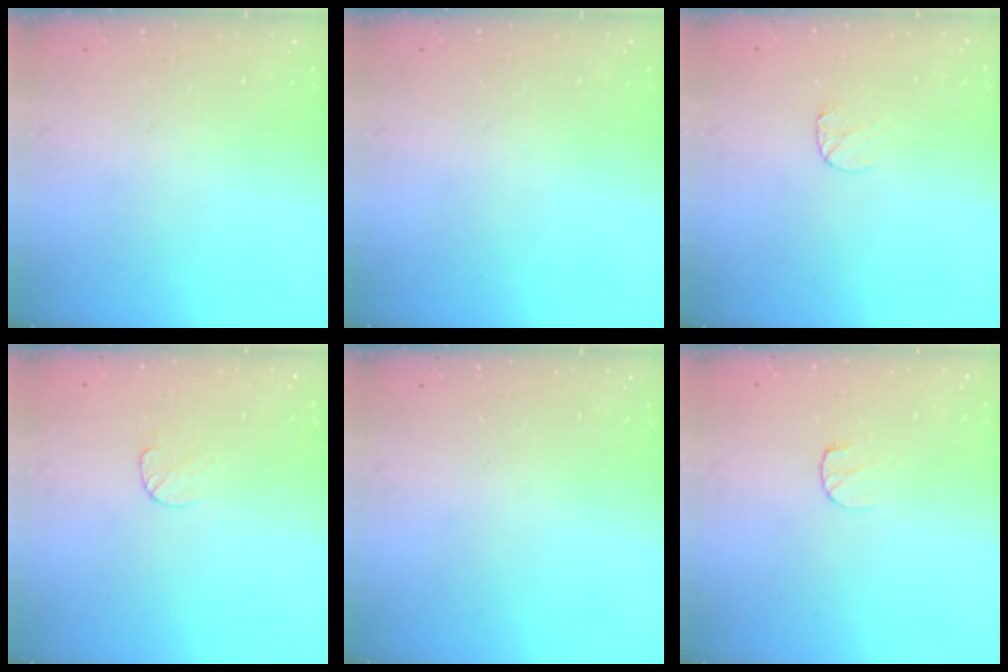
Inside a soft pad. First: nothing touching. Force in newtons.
{"total": 0.0}
{"total": 5.1, "press": 5.0, "slide": 0.4}
{"total": 4.4, "press": 4.4, "slide": 0.4}
{"total": 0.0}
{"total": 5.8, "press": 5.8, "slide": 0.5}